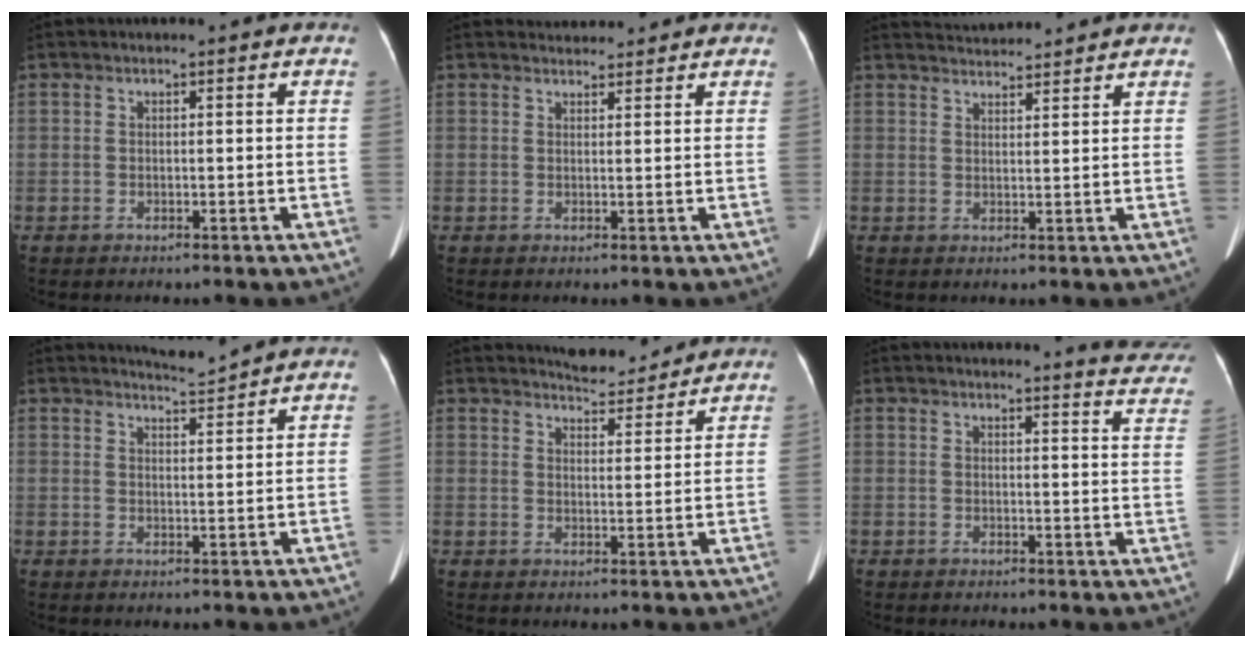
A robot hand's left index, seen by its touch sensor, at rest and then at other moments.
{"total": 3.8, "force": [3.6, 1.2, 0.3], "torque": [-0.003, 0.018, 0.046]}
{"total": 6.4, "force": [6.3, 0.4, 1.2], "torque": [-0.024, 0.030, 0.088]}
{"total": 2.7, "force": [2.6, -0.9, -0.3], "torque": [-0.004, -0.011, 0.051]}
{"total": 5.3, "force": [5.2, 0.9, 0.5], "torque": [-0.014, 0.001, 0.075]}
{"total": 10.5, "force": [10.3, 0.6, 1.8], "torque": [0.004, -0.073, 0.081]}